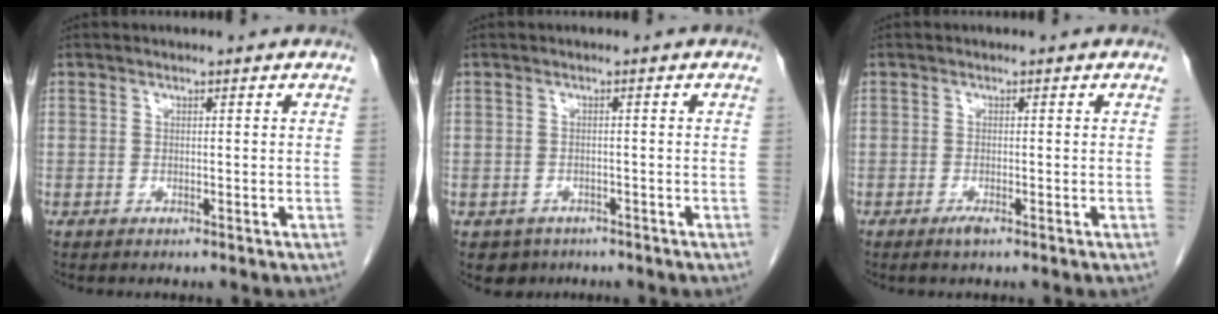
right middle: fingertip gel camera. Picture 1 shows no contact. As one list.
[{"total": 2.9, "force": [-1.9, 2.2, 0.1], "torque": [-0.007, 0.004, -0.027]}, {"total": 1.1, "force": [-0.8, 0.0, 0.8], "torque": [-0.018, -0.003, -0.014]}]